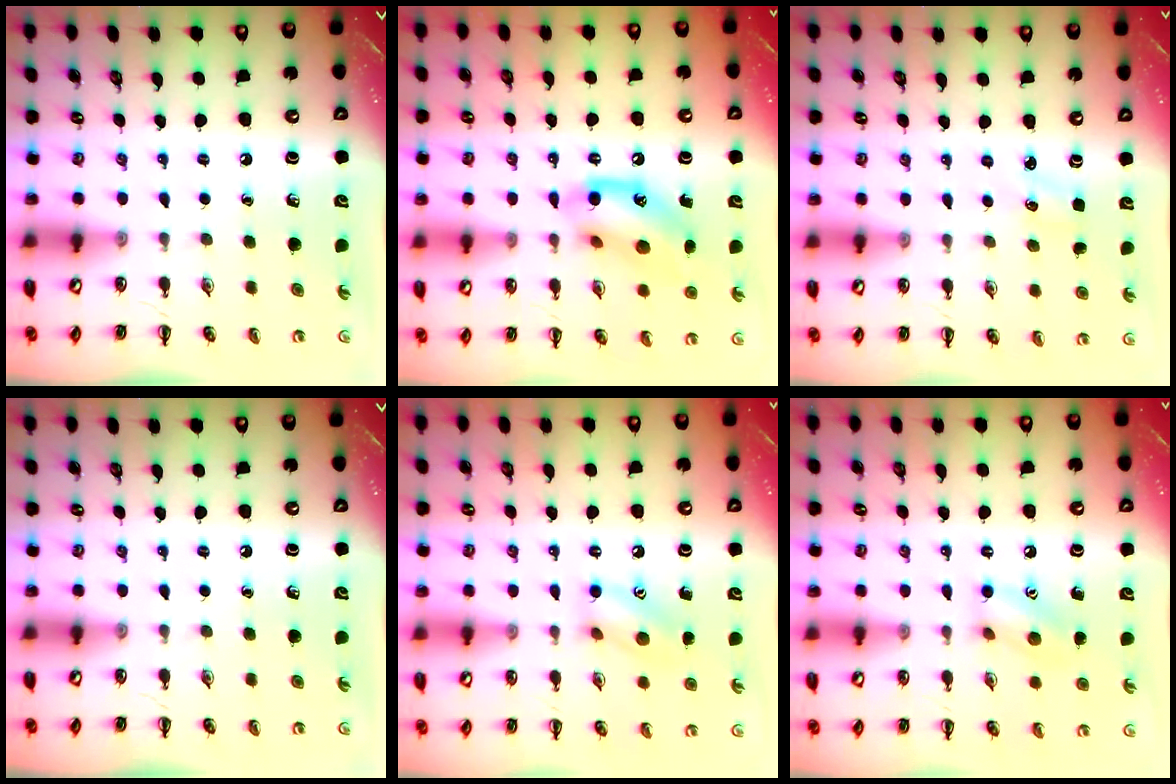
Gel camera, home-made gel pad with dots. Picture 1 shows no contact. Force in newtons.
{"total": 13.9, "press": 13.6, "slide": 3.0}
{"total": 1.8, "press": 1.7, "slide": 0.5}
{"total": 0.0}
{"total": 10.6, "press": 10.5, "slide": 1.0}
{"total": 9.8, "press": 9.7, "slide": 1.0}